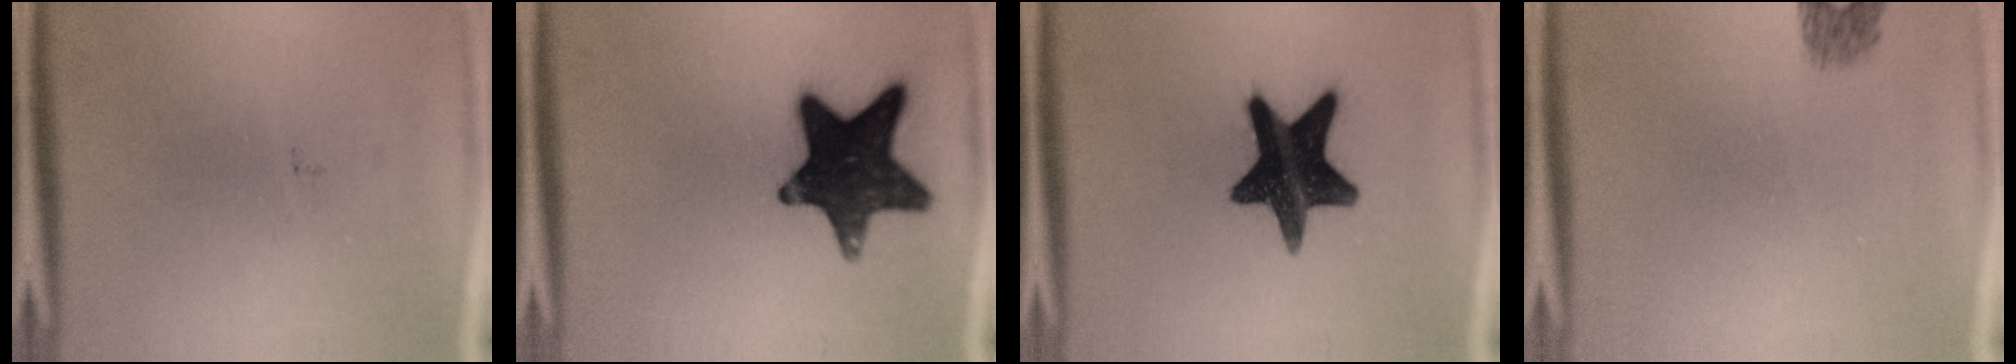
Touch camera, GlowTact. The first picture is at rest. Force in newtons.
{"total": 16.6}
{"total": 16.2}
{"total": 1.6}